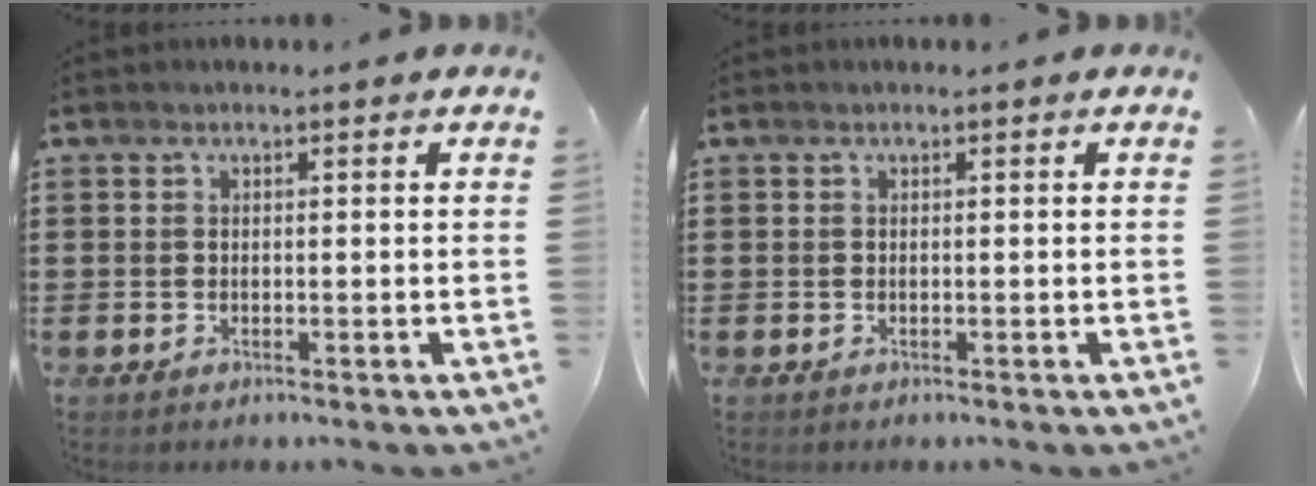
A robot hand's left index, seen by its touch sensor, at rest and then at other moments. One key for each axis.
{"total": 0.0}